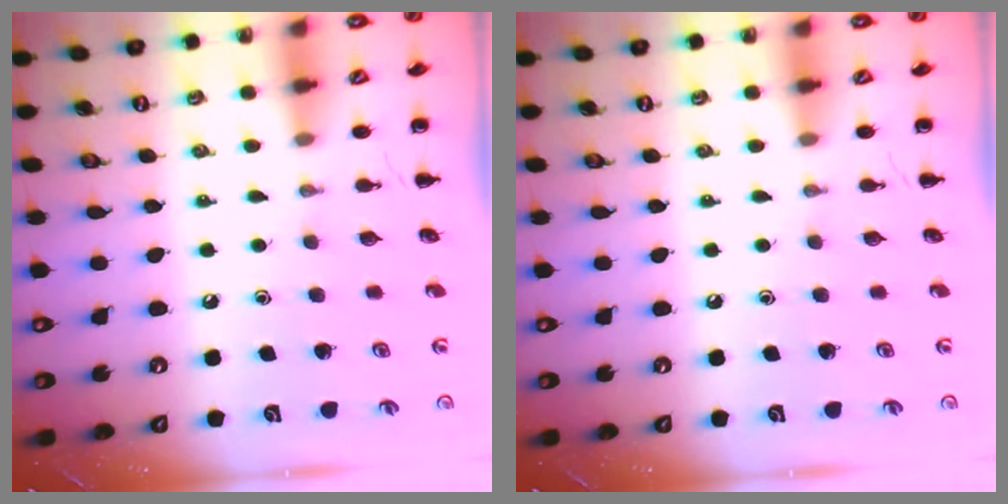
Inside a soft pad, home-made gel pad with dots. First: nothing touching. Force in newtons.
{"total": 0.0}